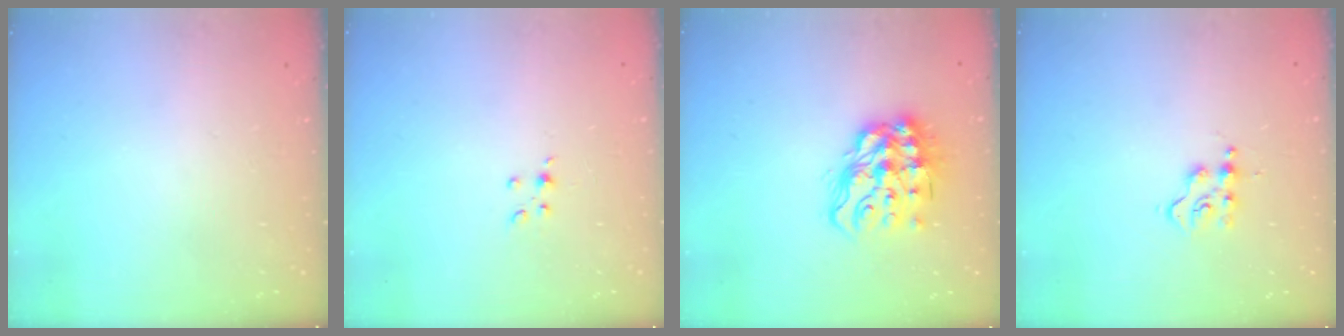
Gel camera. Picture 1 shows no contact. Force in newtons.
{"total": 3.3, "press": 3.1, "slide": 1.1}
{"total": 14.8, "press": 14.8, "slide": 1.3}
{"total": 3.5, "press": 3.5, "slide": 0.4}